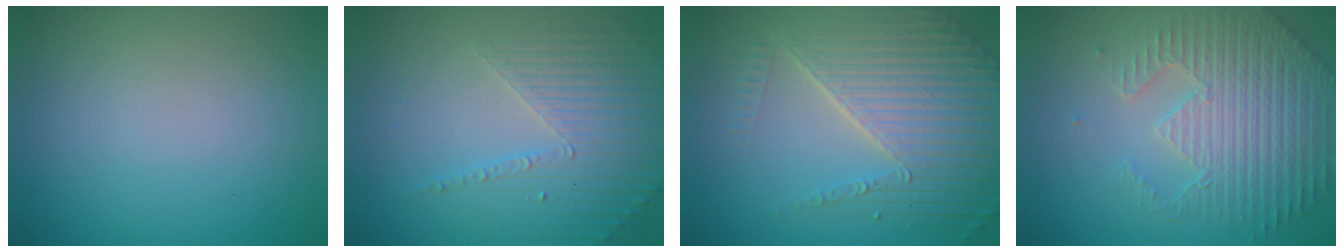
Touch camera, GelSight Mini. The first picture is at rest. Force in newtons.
{"total": 4.8, "press": 3.2, "slide": 3.6}
{"total": 7.5, "press": 5.3, "slide": 5.2}
{"total": 5.6, "press": 4.9, "slide": 2.8}